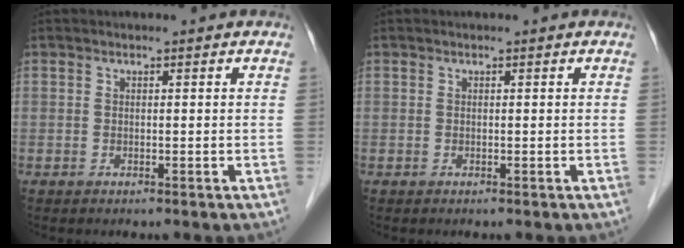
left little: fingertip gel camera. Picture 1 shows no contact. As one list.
[{"total": 0.0}]